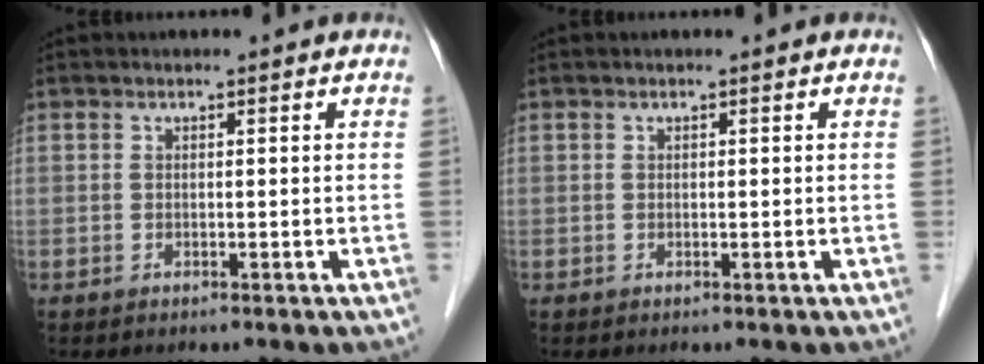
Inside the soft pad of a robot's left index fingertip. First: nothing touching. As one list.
[{"total": 0.0}]